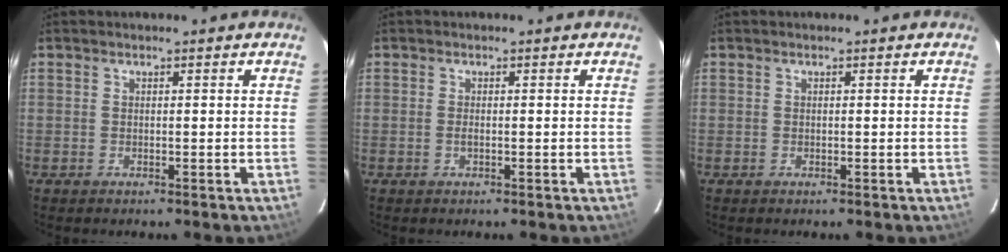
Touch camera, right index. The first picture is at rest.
{"total": 0.7, "force": [-0.2, 0.3, 0.6], "torque": [-0.012, -0.002, -0.003]}
{"total": 0.0}